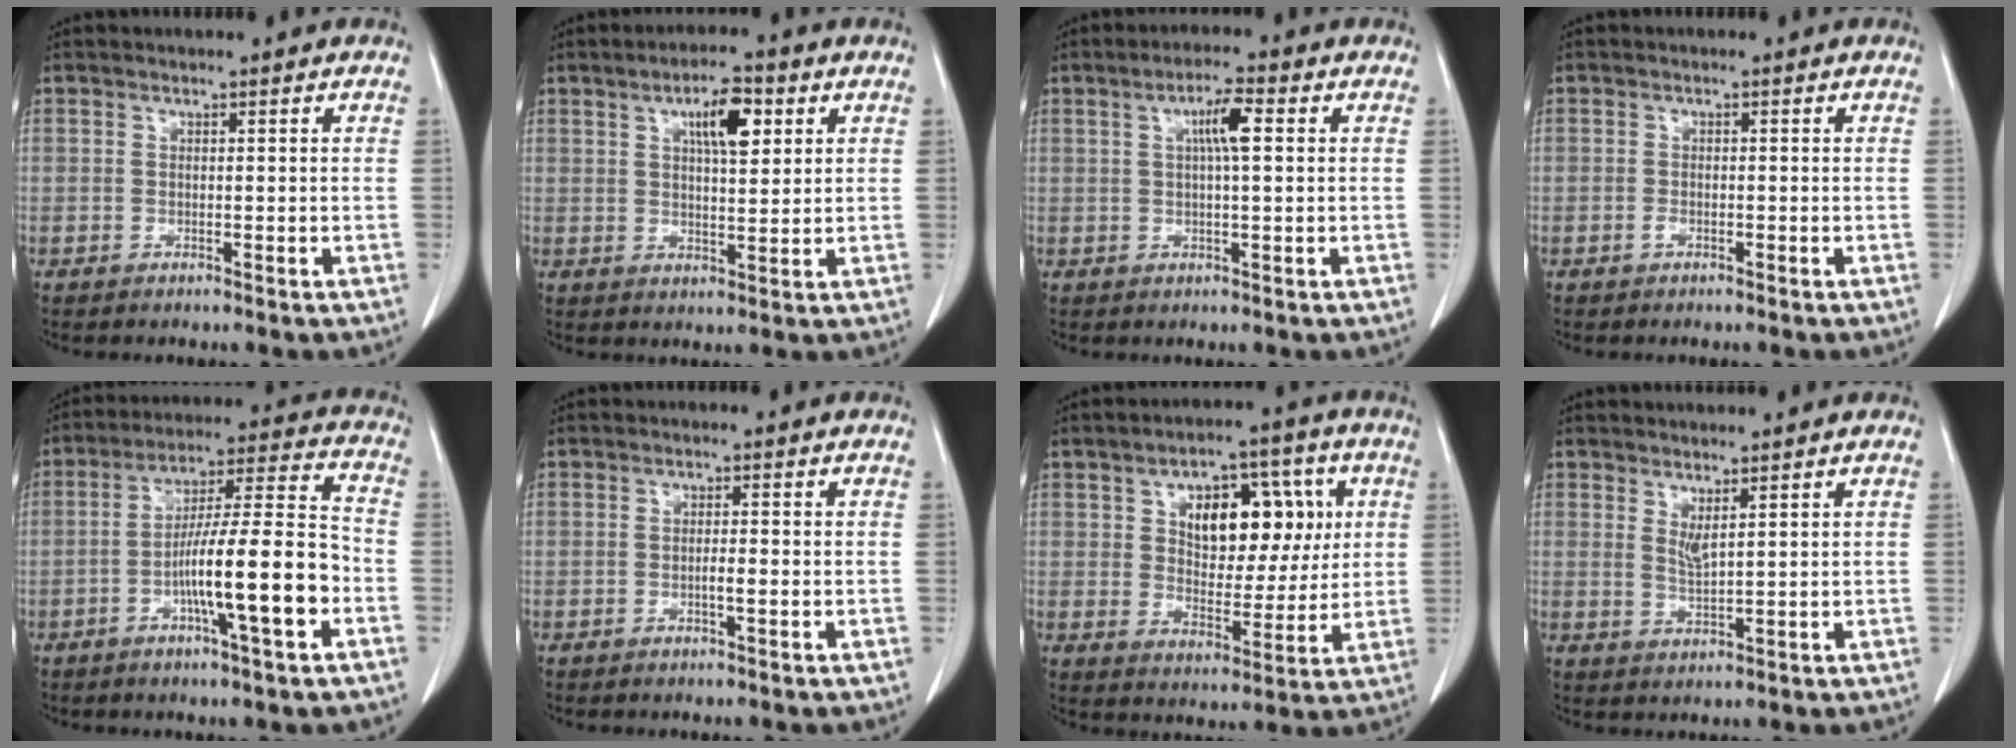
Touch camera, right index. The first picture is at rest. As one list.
[{"total": 7.0, "force": [2.9, 2.2, 6.0], "torque": [-0.101, 0.008, 0.047]}, {"total": 5.4, "force": [1.6, 1.0, 5.1], "torque": [-0.090, 0.009, 0.027]}, {"total": 0.8, "force": [-0.5, 0.4, 0.4], "torque": [-0.009, 0.002, -0.008]}, {"total": 15.1, "force": [-4.8, 0.7, 14.3], "torque": [-0.239, 0.008, -0.081]}, {"total": 1.8, "force": [-0.5, 0.2, 1.7], "torque": [-0.031, 0.000, -0.009]}, {"total": 13.0, "force": [3.7, 7.1, 10.2], "torque": [-0.151, 0.025, 0.066]}, {"total": 2.4, "force": [1.5, 0.2, 1.9], "torque": [-0.044, -0.011, 0.034]}]